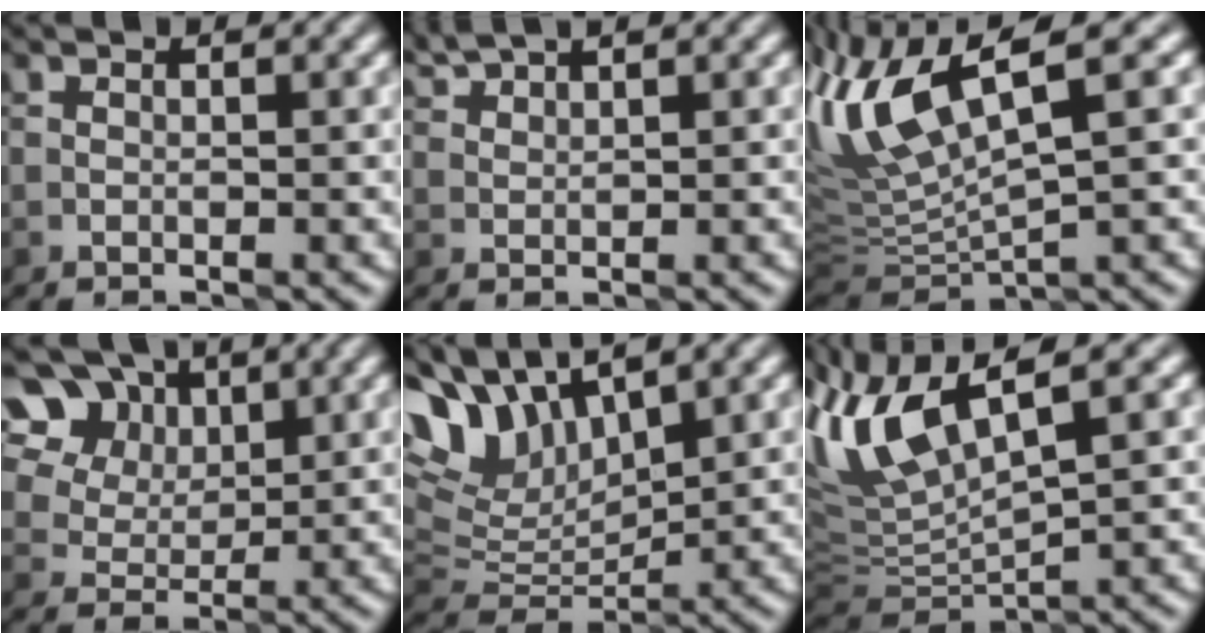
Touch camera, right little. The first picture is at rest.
{"total": 2.3, "force": [2.2, 0.0, 0.7], "torque": [-0.023, 0.010, 0.054]}
{"total": 9.5, "force": [3.7, 2.6, 8.3], "torque": [-0.188, 0.011, 0.074]}
{"total": 14.9, "force": [7.3, 10.8, 7.2], "torque": [-0.179, 0.043, 0.140]}
{"total": 8.4, "force": [5.6, 3.5, 5.3], "torque": [-0.119, 0.012, 0.106]}
{"total": 8.6, "force": [4.0, 2.7, 7.0], "torque": [-0.163, 0.016, 0.078]}